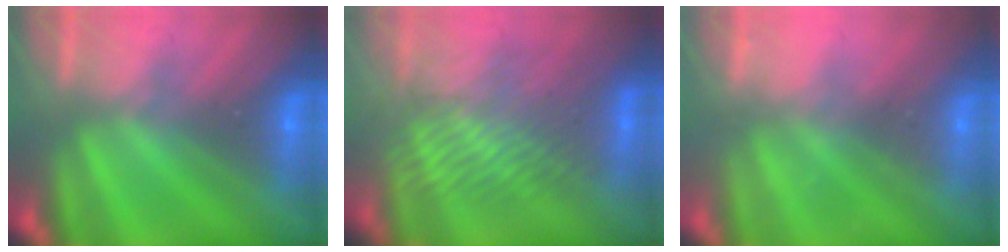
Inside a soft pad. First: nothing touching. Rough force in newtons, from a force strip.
{"total": 3.6}
{"total": 2.2}